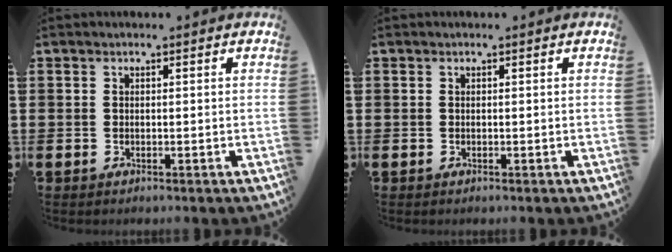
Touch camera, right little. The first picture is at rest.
{"total": 0.0}